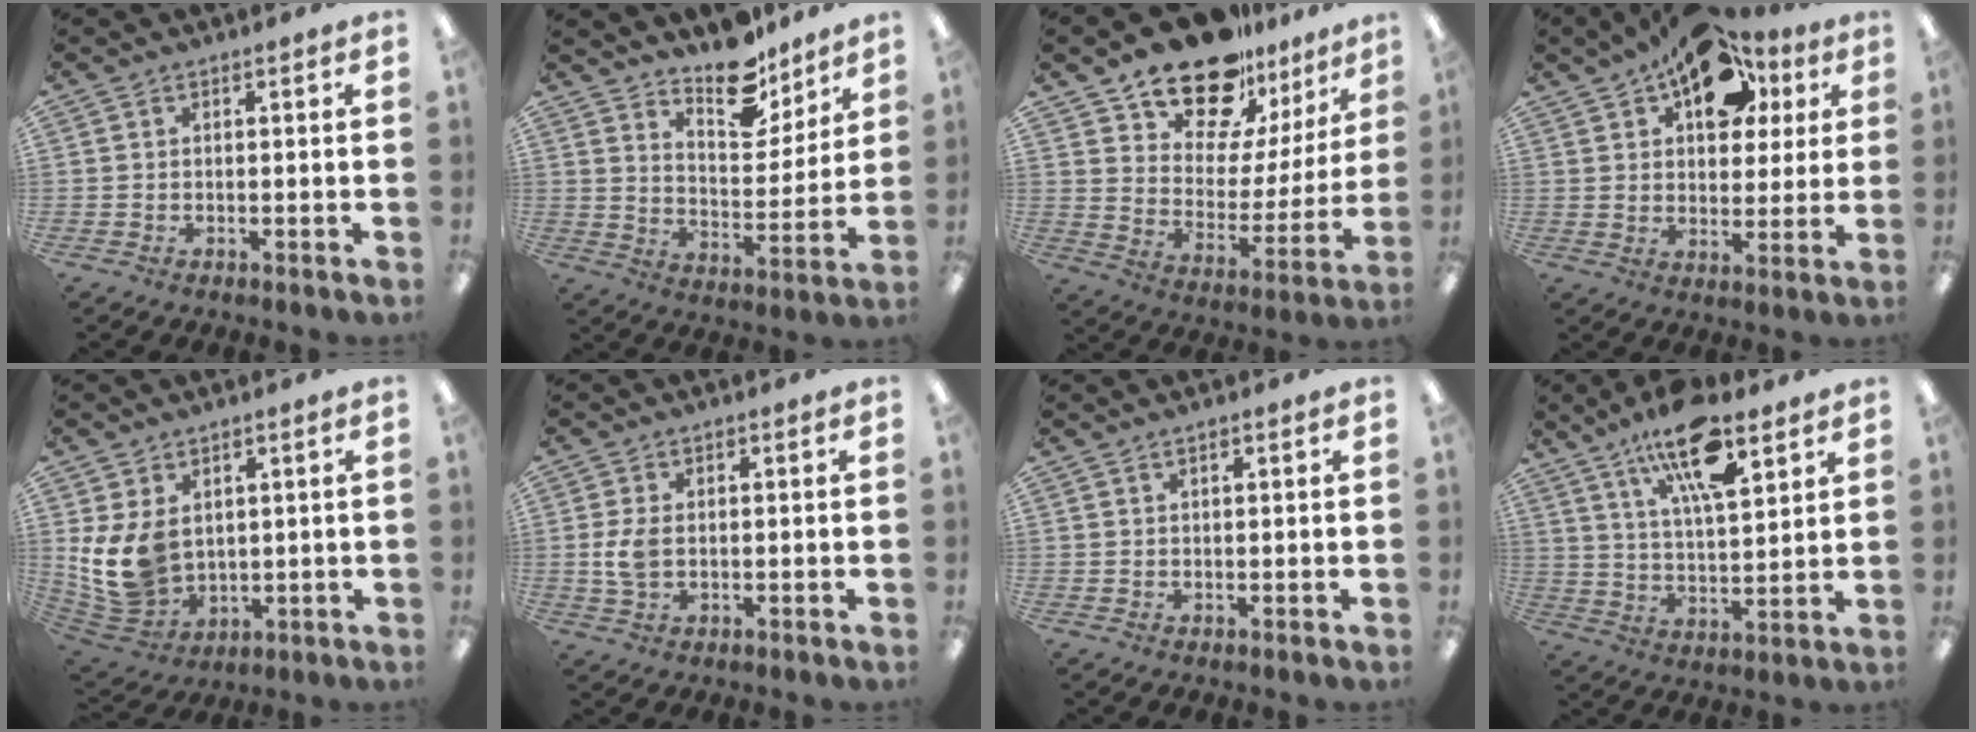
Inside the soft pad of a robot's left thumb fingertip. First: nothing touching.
{"total": 13.3, "force": [11.1, 5.5, 4.9], "torque": [-0.054, -0.086, 0.200]}
{"total": 18.4, "force": [15.2, 8.6, 5.9], "torque": [-0.113, -0.117, 0.274]}
{"total": 15.8, "force": [9.3, 9.4, 8.6], "torque": [-0.126, -0.038, 0.165]}
{"total": 12.0, "force": [2.4, 8.9, 7.7], "torque": [-0.182, -0.016, 0.051]}
{"total": 5.1, "force": [0.1, 3.1, 4.0], "torque": [-0.096, -0.001, -0.003]}
{"total": 0.7, "force": [0.5, 0.2, 0.4], "torque": [-0.008, 0.001, 0.009]}
{"total": 15.9, "force": [10.4, 5.7, 10.5], "torque": [-0.174, -0.046, 0.175]}